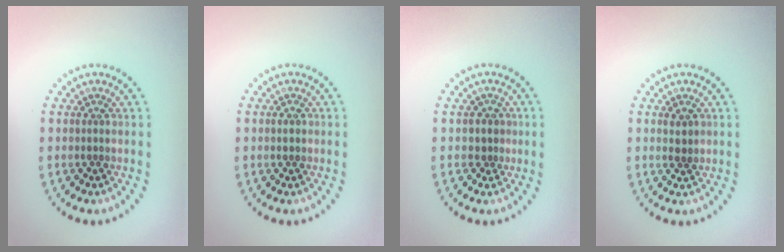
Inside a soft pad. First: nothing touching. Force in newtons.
{"total": 1.1, "press": 1.1, "slide": 0.2}
{"total": 1.1, "press": 0.8, "slide": 0.7}
{"total": 1.3, "press": 1.2, "slide": 0.5}